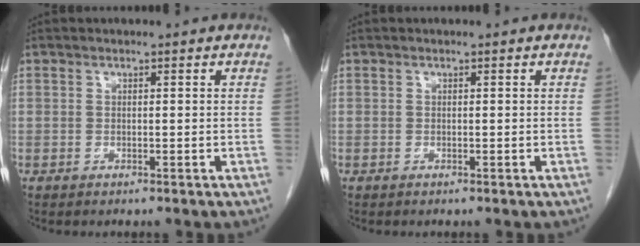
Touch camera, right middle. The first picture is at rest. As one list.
[{"total": 0.0}]